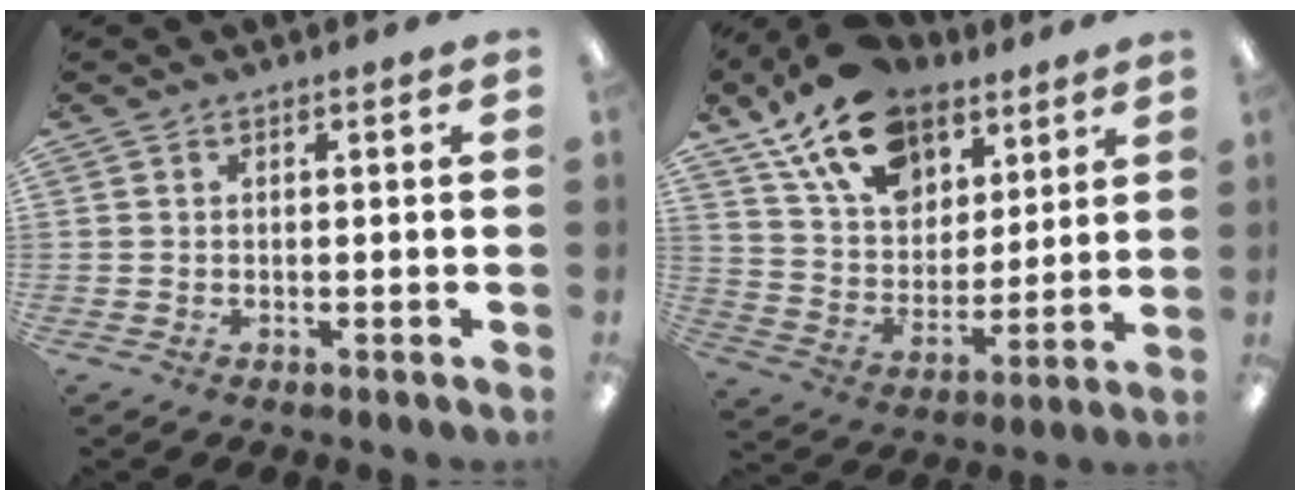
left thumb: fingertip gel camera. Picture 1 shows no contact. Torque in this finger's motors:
{"motor_torque": [0.46, 0.49, 1.31, -1.46, 0.49]}